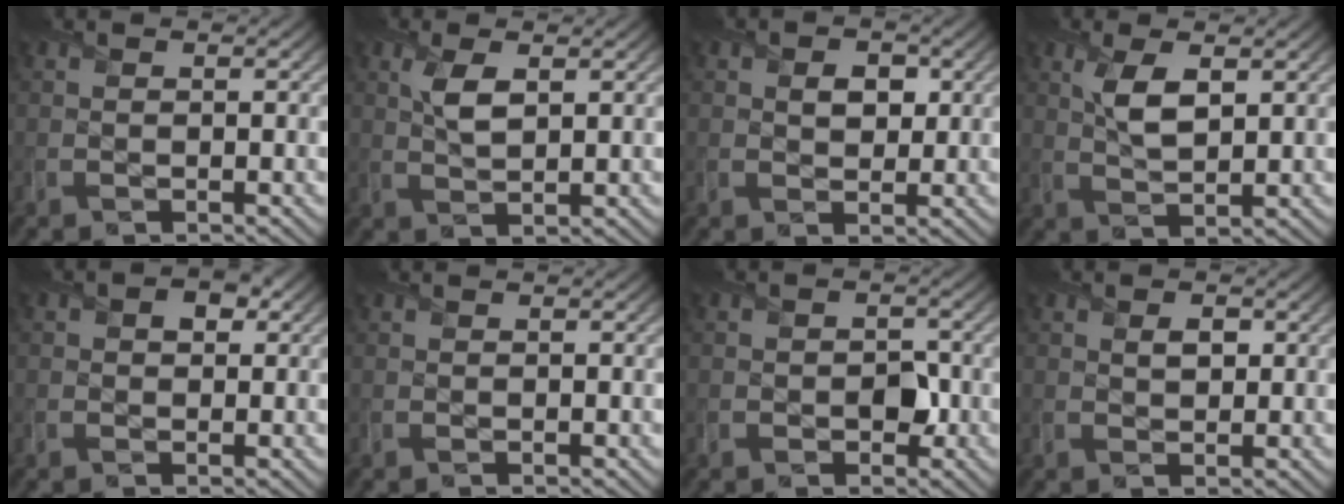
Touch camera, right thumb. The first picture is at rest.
{"total": 3.3, "force": [1.3, 1.4, 2.7], "torque": [-0.063, 0.002, 0.028]}
{"total": 2.5, "force": [0.7, 1.8, 1.6], "torque": [-0.030, -0.004, 0.010]}
{"total": 4.5, "force": [1.7, 1.9, 3.7], "torque": [-0.085, 0.001, 0.036]}
{"total": 1.9, "force": [0.4, 1.5, 1.1], "torque": [-0.014, -0.004, 0.000]}
{"total": 0.0}
{"total": 2.6, "force": [-0.8, 2.0, 1.4], "torque": [-0.021, -0.005, -0.013]}
{"total": 1.6, "force": [0.6, 1.0, 1.1], "torque": [-0.017, -0.002, 0.012]}